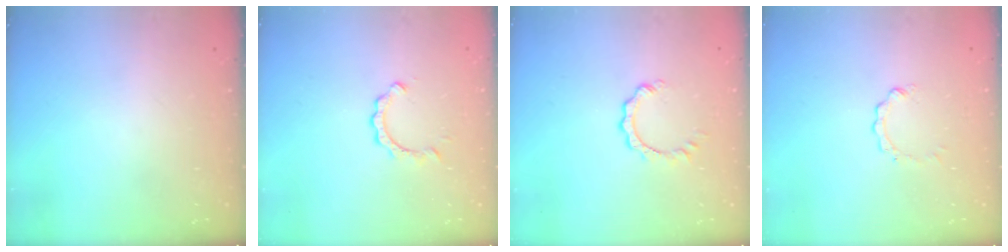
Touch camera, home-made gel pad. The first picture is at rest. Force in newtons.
{"total": 2.4, "press": 2.4, "slide": 0.3}
{"total": 3.5, "press": 3.5, "slide": 0.3}
{"total": 0.7, "press": 0.7, "slide": 0.1}